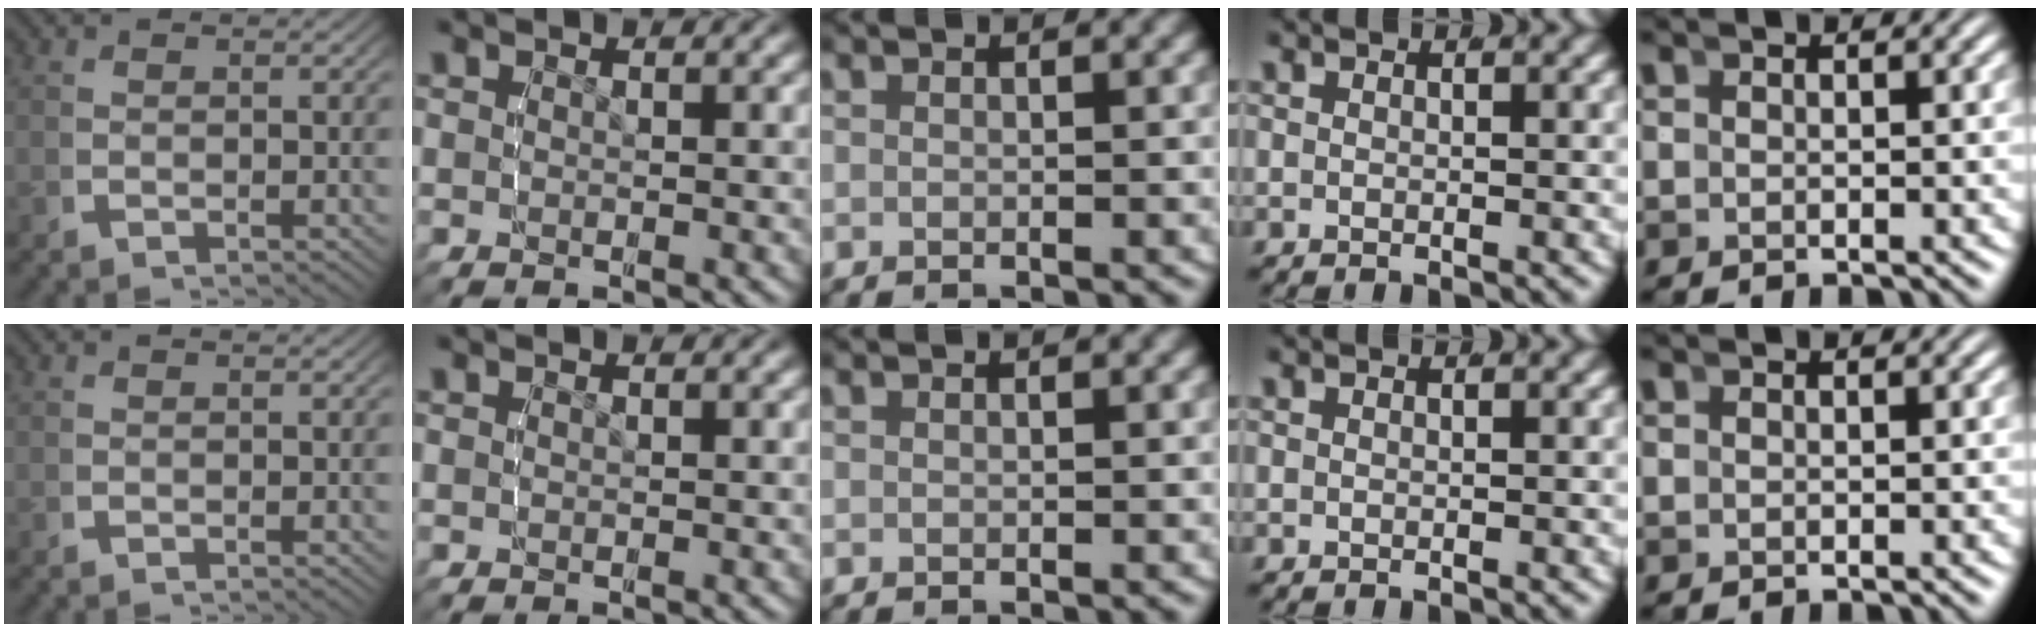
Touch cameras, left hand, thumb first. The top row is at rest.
{}